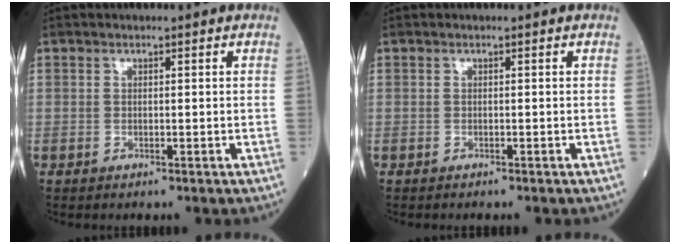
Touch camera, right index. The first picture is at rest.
{"total": 0.0}